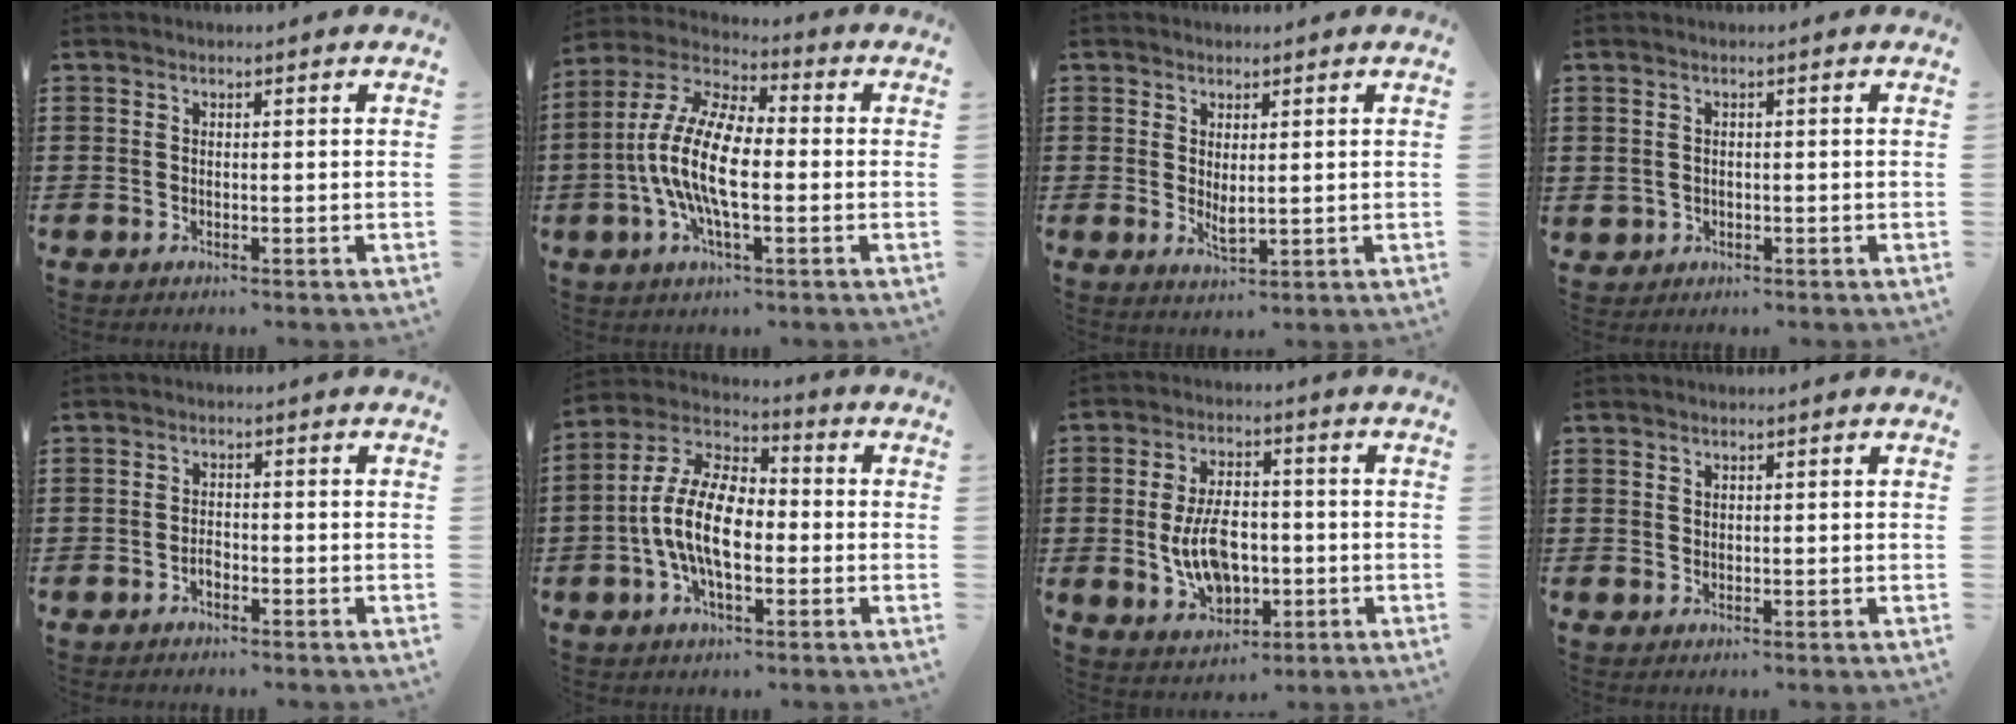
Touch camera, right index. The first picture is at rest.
{"total": 12.3, "force": [-2.0, 4.5, 11.2], "torque": [-0.258, -0.011, -0.045]}
{"total": 2.3, "force": [0.8, 0.7, 2.1], "torque": [-0.039, -0.001, 0.015]}
{"total": 0.8, "force": [0.1, 0.7, 0.2], "torque": [-0.007, 0.005, 0.002]}
{"total": 1.4, "force": [-0.9, 0.7, 0.7], "torque": [-0.017, -0.002, -0.017]}
{"total": 11.4, "force": [-2.0, 5.6, 9.7], "torque": [-0.233, -0.004, -0.046]}
{"total": 9.2, "force": [-1.2, 5.4, 7.4], "torque": [-0.139, 0.001, -0.025]}
{"total": 0.9, "force": [0.7, 0.6, 0.2], "torque": [-0.006, 0.001, 0.014]}